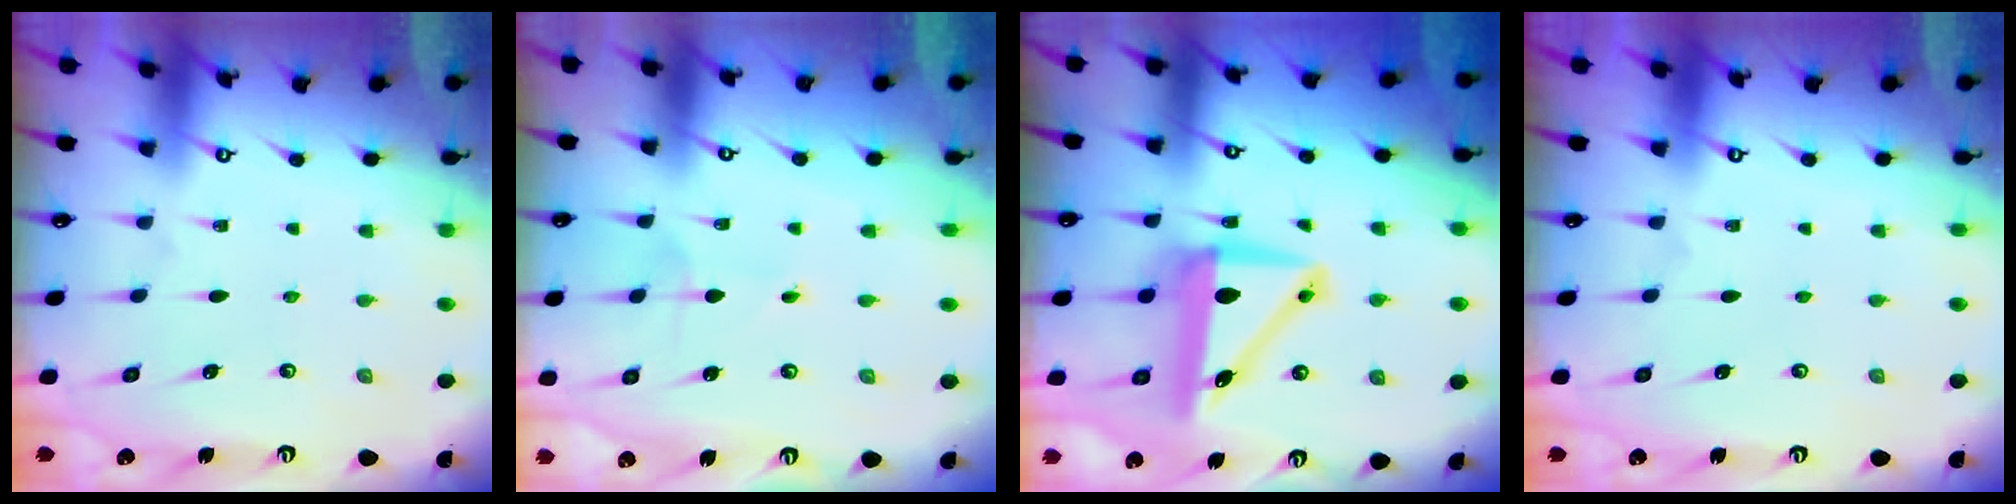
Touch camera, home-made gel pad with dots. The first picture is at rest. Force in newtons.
{"total": 2.5, "press": 2.5, "slide": 0.1}
{"total": 8.8, "press": 8.6, "slide": 2.0}
{"total": 0.0}